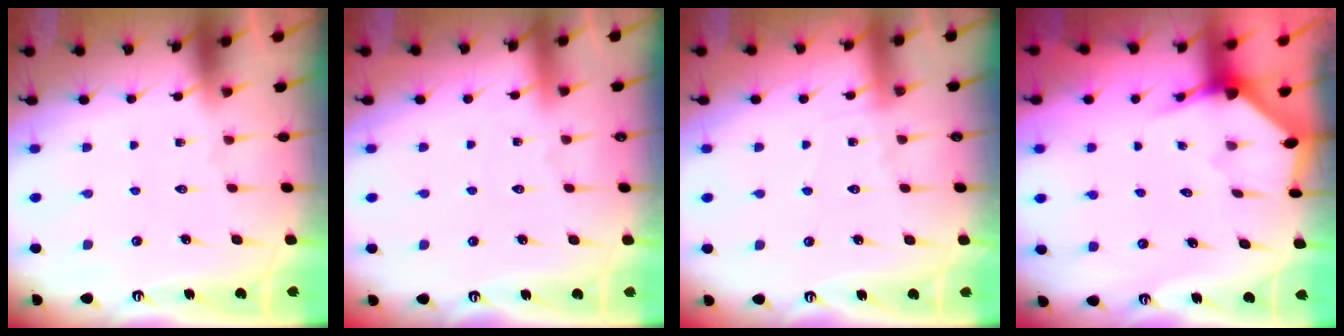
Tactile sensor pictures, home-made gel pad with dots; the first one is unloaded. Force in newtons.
{"total": 1.1, "press": 1.1, "slide": 0.2}
{"total": 5.1, "press": 5.1, "slide": 0.6}
{"total": 2.9, "press": 2.9, "slide": 0.3}